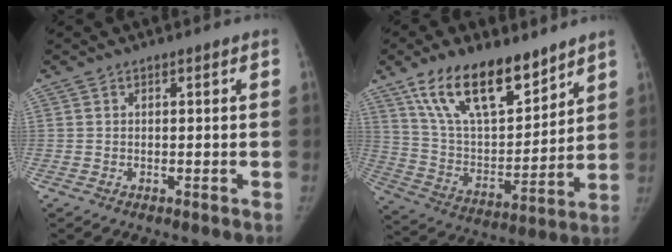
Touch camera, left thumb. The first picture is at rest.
{"total": 19.7, "force": [13.2, 8.8, 11.7], "torque": [-0.162, -0.063, 0.245]}